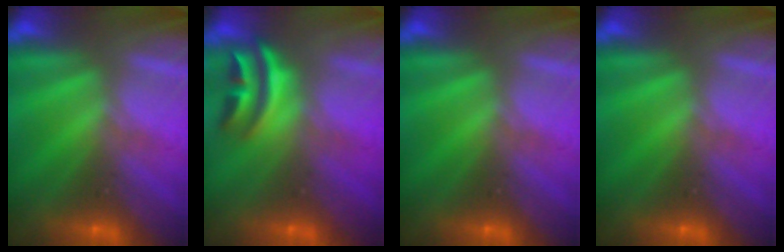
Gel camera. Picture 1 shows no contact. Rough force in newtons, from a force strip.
{"total": 2.9}
{"total": 0.0}
{"total": 0.0}